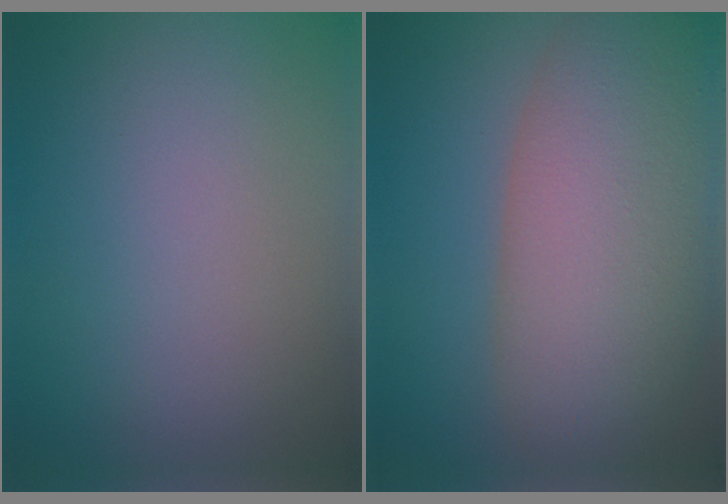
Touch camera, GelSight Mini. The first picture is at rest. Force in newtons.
{"total": 11.3, "press": 11.3, "slide": 0.7}